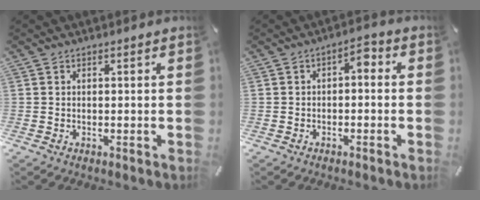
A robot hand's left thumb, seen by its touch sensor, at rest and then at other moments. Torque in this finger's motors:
{"motor_torque": [0.40, 0.79, 0.37, 0.09, 0.00]}